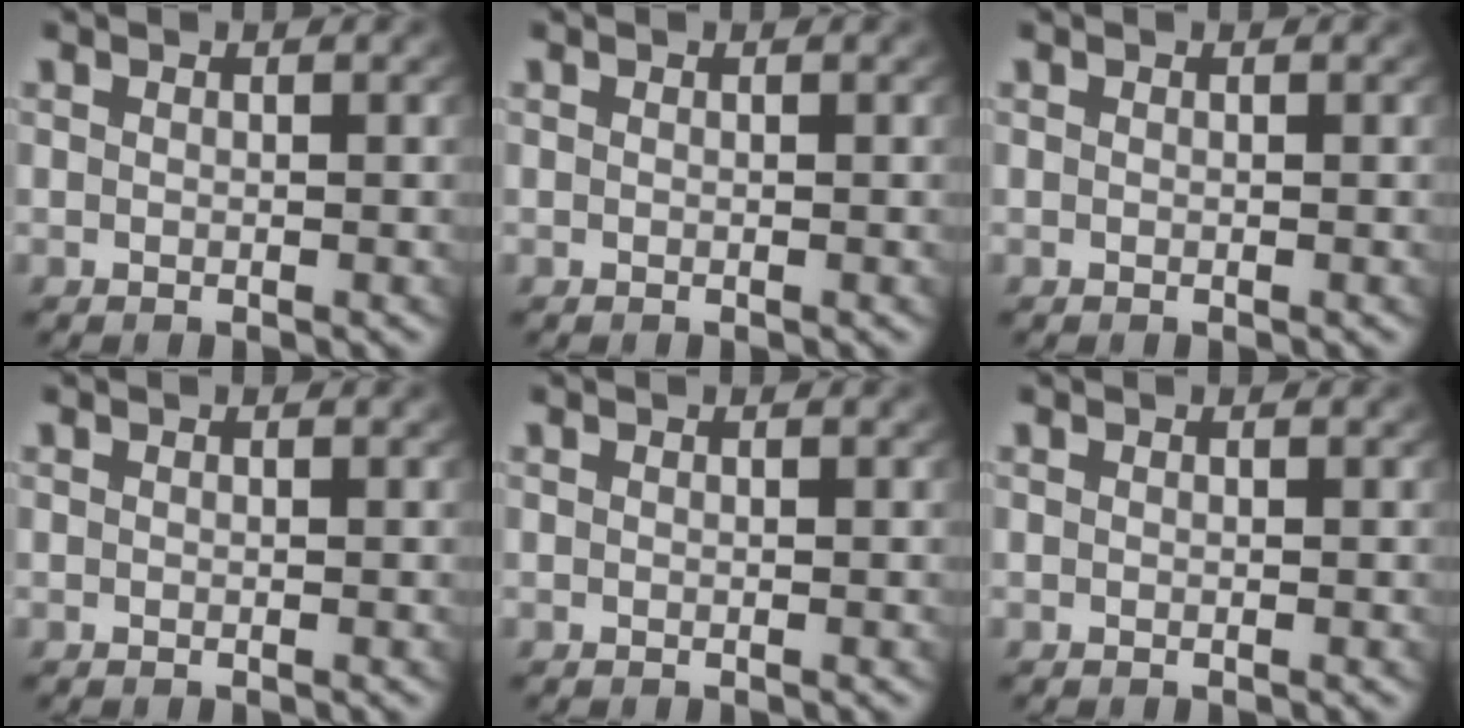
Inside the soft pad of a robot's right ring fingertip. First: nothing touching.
{"total": 0.0}
{"total": 0.0}
{"total": 0.0}
{"total": 0.0}
{"total": 0.0}